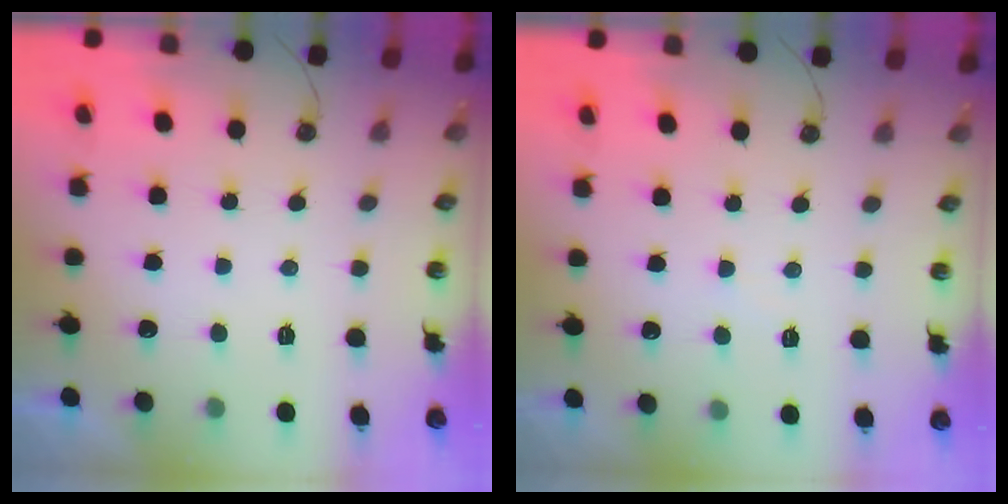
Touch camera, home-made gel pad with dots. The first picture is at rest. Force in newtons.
{"total": 2.2, "press": 2.2, "slide": 0.4}